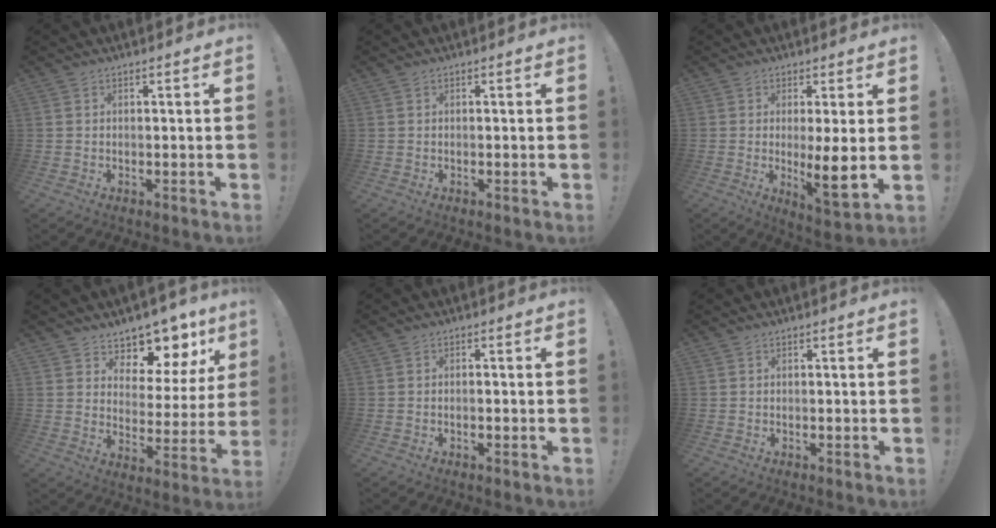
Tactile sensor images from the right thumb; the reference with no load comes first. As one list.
[{"total": 0.0}, {"total": 8.6, "force": [0.4, 1.8, 8.4], "torque": [-0.121, -0.027, 0.006]}, {"total": 9.3, "force": [7.9, 4.5, 2.2], "torque": [-0.025, -0.080, 0.135]}, {"total": 0.9, "force": [-0.7, 0.1, 0.6], "torque": [-0.018, 0.004, -0.011]}, {"total": 0.0}]